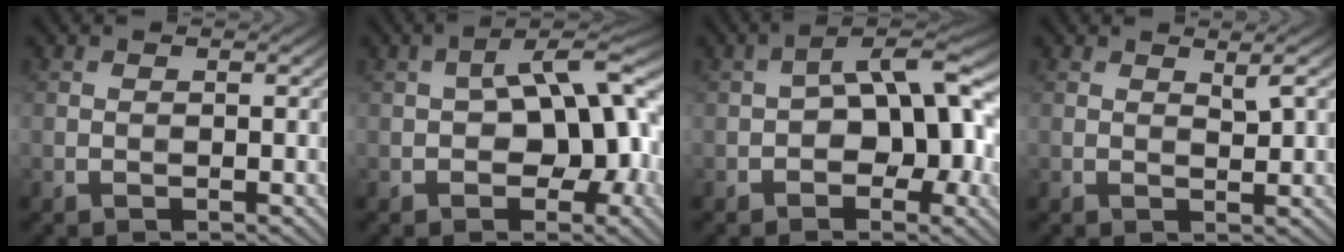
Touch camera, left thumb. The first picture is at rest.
{"total": 12.4, "force": [-0.6, 6.7, 10.4], "torque": [-0.128, 0.015, -0.018]}
{"total": 8.8, "force": [-1.2, 5.1, 7.1], "torque": [-0.080, 0.019, -0.032]}
{"total": 1.8, "force": [1.1, 0.3, 1.4], "torque": [-0.026, -0.001, 0.020]}